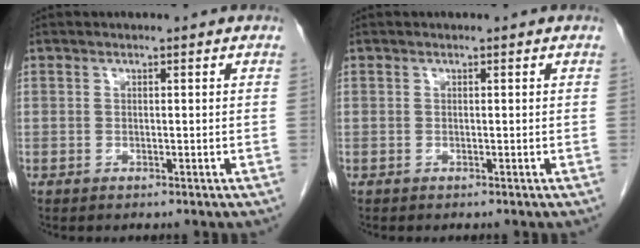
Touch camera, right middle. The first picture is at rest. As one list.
[{"total": 0.0}]